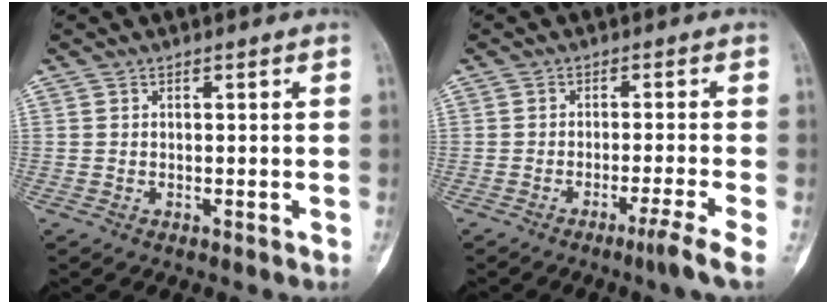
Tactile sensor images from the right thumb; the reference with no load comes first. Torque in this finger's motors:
{"motor_torque": [0.19, -0.19, 0.26, -0.39, 0.11]}